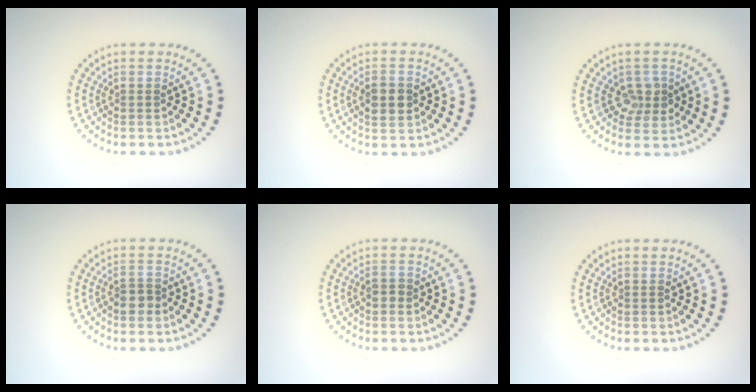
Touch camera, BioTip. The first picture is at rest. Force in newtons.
{"total": 2.6, "press": 2.6, "slide": 0.1}
{"total": 2.4, "press": 2.2, "slide": 0.9}
{"total": 1.6, "press": 1.5, "slide": 0.7}
{"total": 1.2, "press": 1.1, "slide": 0.2}
{"total": 0.0}